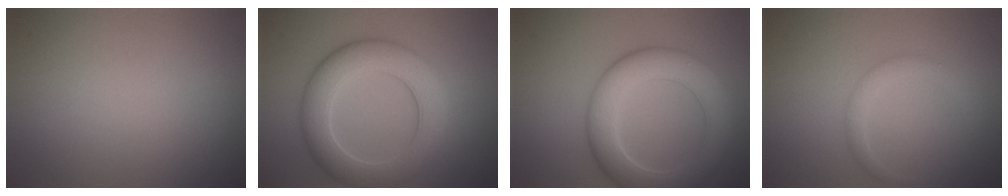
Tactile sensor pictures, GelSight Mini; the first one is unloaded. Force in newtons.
{"total": 7.5, "press": 7.5, "slide": 0.4}
{"total": 7.1, "press": 7.0, "slide": 0.5}
{"total": 1.7, "press": 1.7, "slide": 0.1}